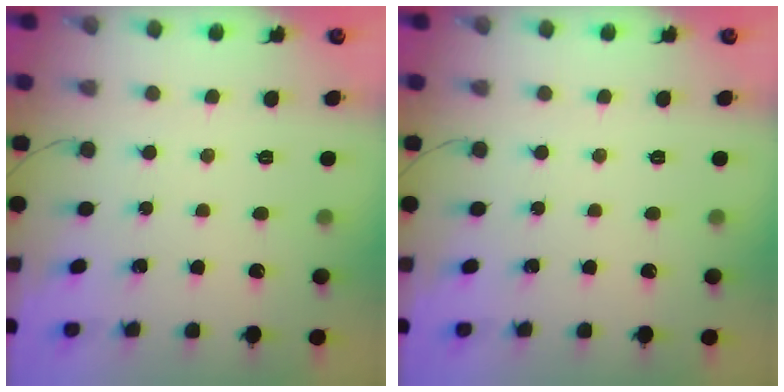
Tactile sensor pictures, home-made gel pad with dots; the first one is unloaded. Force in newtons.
{"total": 0.0}